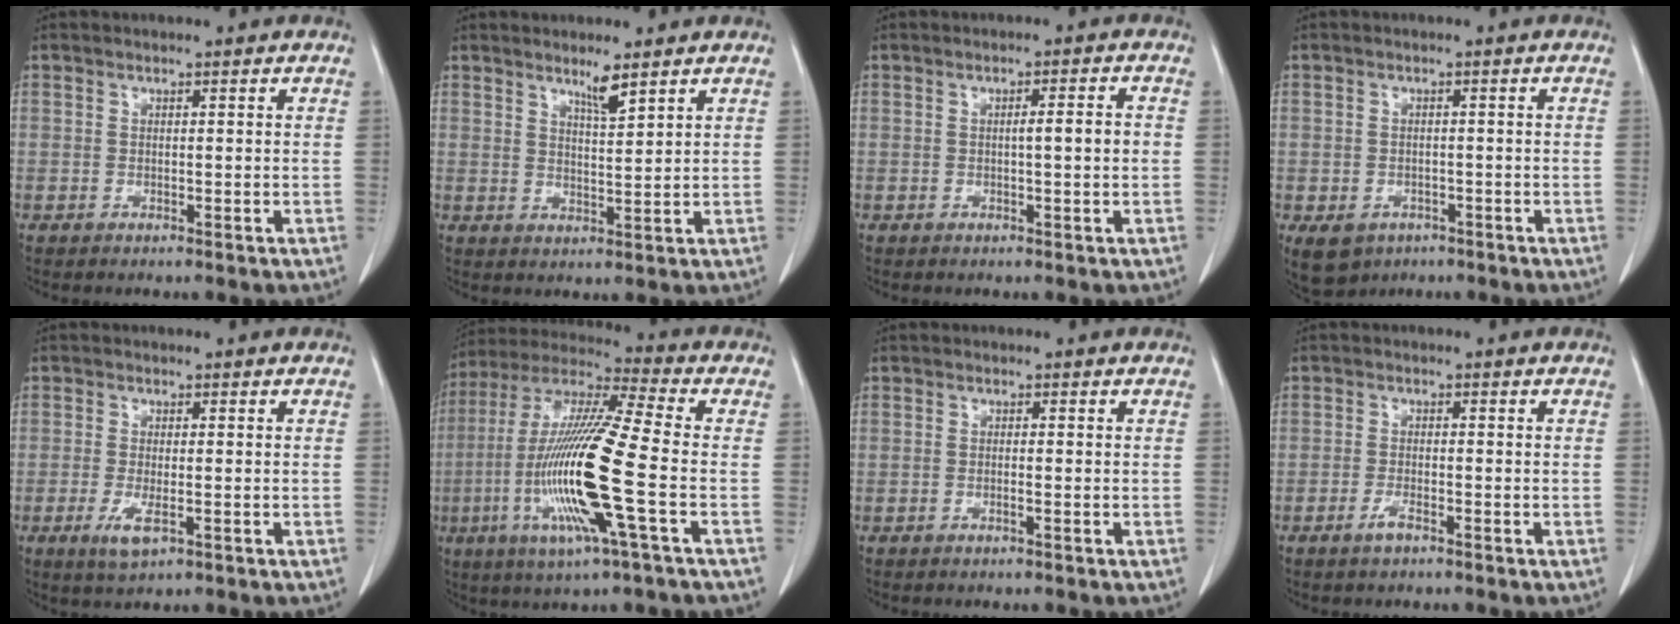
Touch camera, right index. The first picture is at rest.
{"total": 3.4, "force": [2.6, 0.0, 2.2], "torque": [-0.042, -0.008, 0.048]}
{"total": 3.0, "force": [-0.1, 0.0, 3.0], "torque": [-0.047, 0.003, -0.002]}
{"total": 6.6, "force": [-3.5, 5.1, 2.1], "torque": [-0.040, 0.000, -0.044]}
{"total": 3.5, "force": [-1.3, 0.9, 3.1], "torque": [-0.065, -0.009, -0.017]}
{"total": 18.7, "force": [-4.4, 0.4, 18.1], "torque": [-0.379, -0.015, -0.091]}
{"total": 0.6, "force": [-0.3, -0.1, 0.6], "torque": [-0.011, 0.001, -0.005]}
{"total": 2.0, "force": [-1.4, 0.4, 1.4], "torque": [-0.034, -0.002, -0.027]}